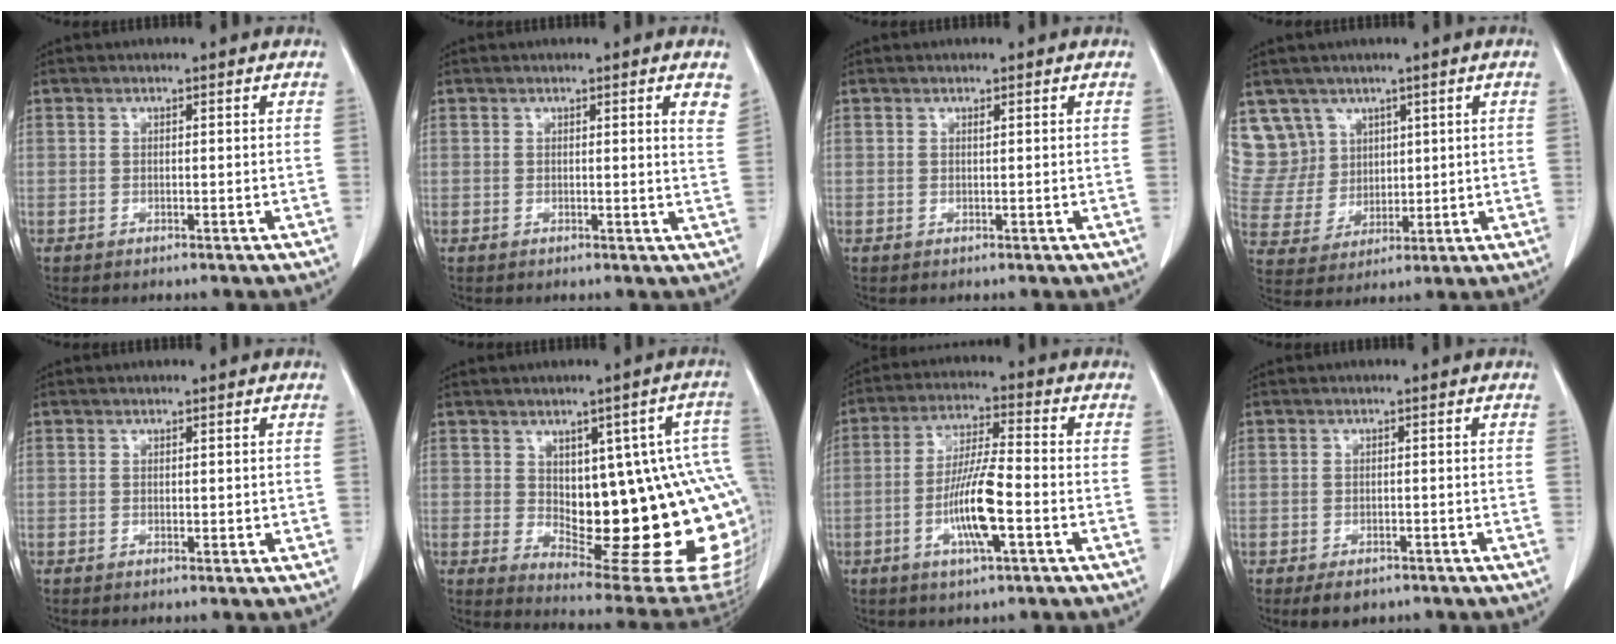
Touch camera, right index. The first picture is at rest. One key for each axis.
{"total": 3.3, "fx": 2.1, "fy": 0.0, "fz": 2.5, "tx": -0.029, "ty": -0.009, "tz": 0.015}
{"total": 0.0}
{"total": 9.2, "fx": 5.7, "fy": 7.2, "fz": 0.1, "tx": -0.011, "ty": 0.030, "tz": 0.127}
{"total": 0.8, "fx": 0.2, "fy": 0.5, "fz": 0.6, "tx": -0.006, "ty": -0.001, "tz": 0.005}
{"total": 22.6, "fx": -1.2, "fy": 7.7, "fz": 21.2, "tx": -0.172, "ty": 0.021, "tz": 0.012}
{"total": 9.8, "fx": -3.0, "fy": 1.0, "fz": 9.2, "tx": -0.178, "ty": -0.004, "tz": -0.058}
{"total": 3.2, "fx": -2.2, "fy": 1.8, "fz": 1.4, "tx": -0.016, "ty": -0.001, "tz": -0.025}